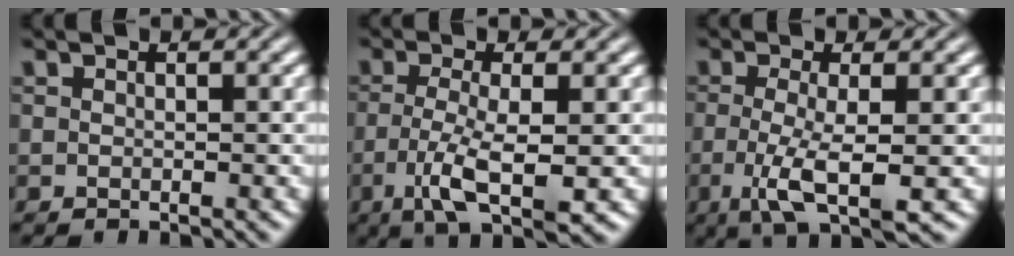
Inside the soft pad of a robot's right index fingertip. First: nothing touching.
{"total": 6.0, "force": [-1.6, 1.3, 5.6], "torque": [-0.099, -0.030, -0.011]}
{"total": 5.5, "force": [-1.4, 1.0, 5.2], "torque": [-0.097, -0.028, -0.009]}